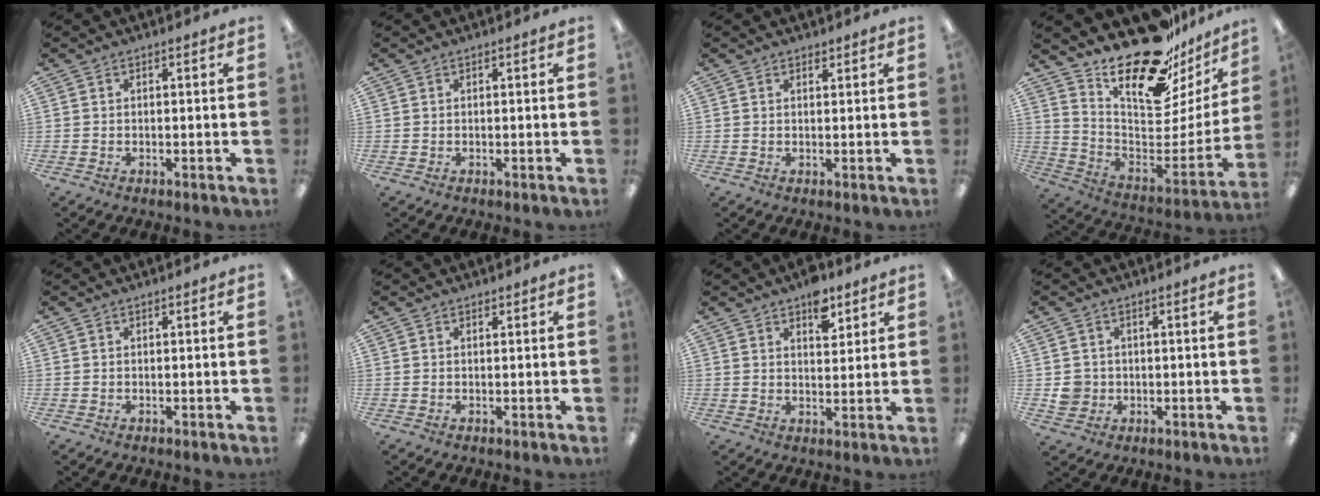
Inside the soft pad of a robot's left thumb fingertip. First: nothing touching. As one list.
[{"total": 0.0}, {"total": 1.1, "force": [1.0, 0.4, 0.2], "torque": [0.004, -0.004, 0.017]}, {"total": 24.0, "force": [19.3, 8.1, 11.7], "torque": [-0.162, -0.152, 0.326]}, {"total": 0.0}, {"total": 0.5, "force": [0.5, 0.2, 0.0], "torque": [0.007, -0.004, 0.007]}, {"total": 7.0, "force": [4.7, 3.6, 3.8], "torque": [-0.039, -0.023, 0.076]}, {"total": 3.9, "force": [0.1, 3.8, 0.9], "torque": [-0.013, 0.006, 0.004]}]